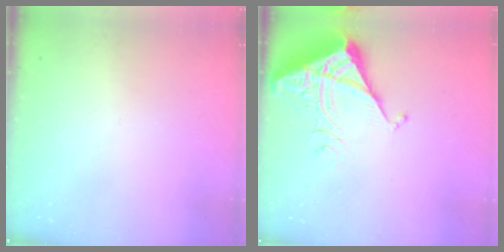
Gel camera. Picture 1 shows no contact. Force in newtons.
{"total": 5.3, "press": 5.3, "slide": 0.7}